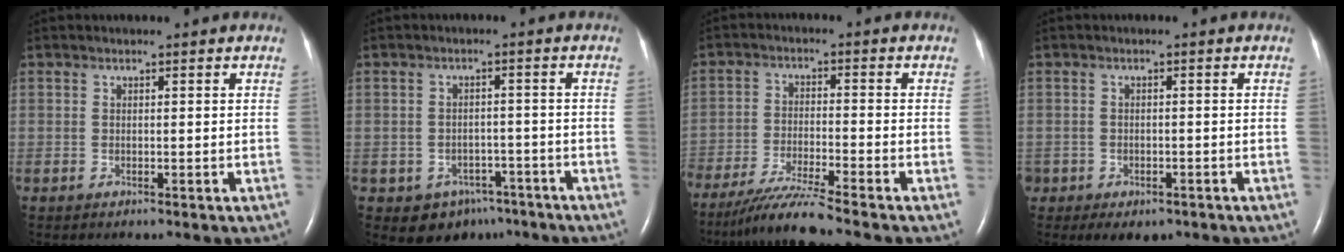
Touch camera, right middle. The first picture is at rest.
{"total": 6.3, "force": [-4.0, 4.6, 1.6], "torque": [-0.015, 0.014, -0.047]}
{"total": 7.4, "force": [-6.4, -1.4, 3.5], "torque": [-0.065, -0.029, -0.121]}
{"total": 4.5, "force": [-3.0, 2.9, 1.6], "torque": [-0.012, 0.006, -0.034]}